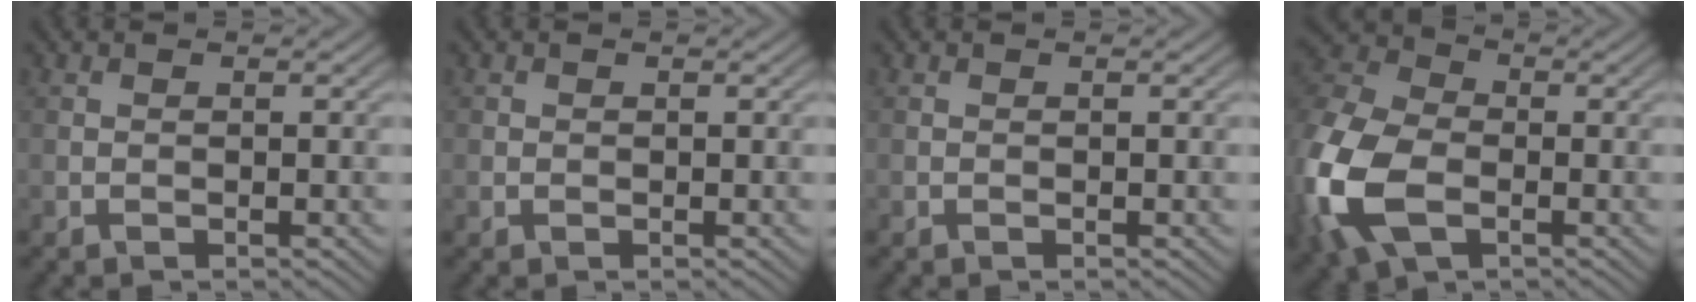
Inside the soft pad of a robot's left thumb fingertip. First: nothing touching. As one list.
[{"total": 0.7, "force": [0.1, 0.7, 0.1], "torque": [-0.001, -0.004, 0.001]}, {"total": 0.0}, {"total": 15.5, "force": [-4.4, 10.1, 11.0], "torque": [-0.305, -0.031, -0.093]}]